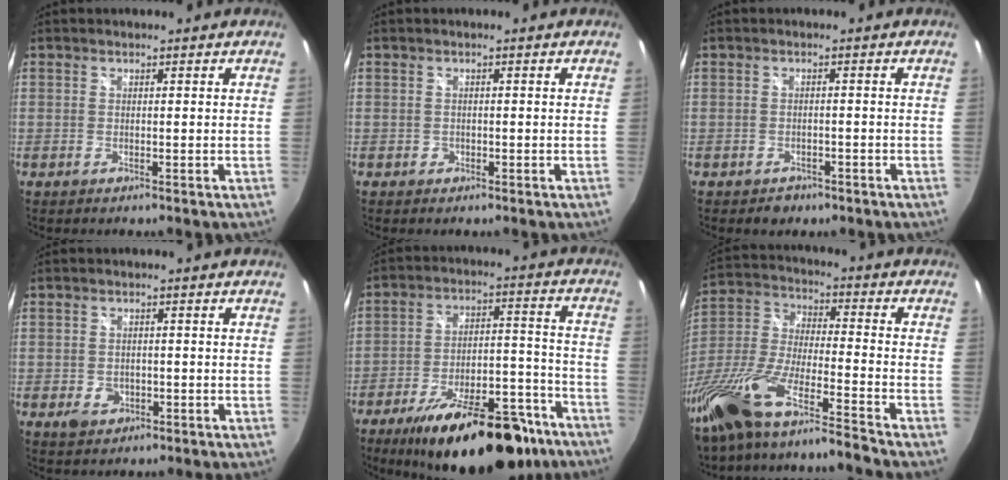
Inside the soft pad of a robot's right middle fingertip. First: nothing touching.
{"total": 1.2, "force": [-0.5, 1.1, 0.2], "torque": [-0.002, -0.001, -0.006]}
{"total": 3.2, "force": [-2.4, 2.0, 0.6], "torque": [-0.017, 0.000, -0.033]}
{"total": 3.5, "force": [-1.2, 2.8, 1.6], "torque": [-0.033, -0.002, -0.013]}
{"total": 25.8, "force": [-18.9, 9.2, 15.0], "torque": [-0.234, -0.003, -0.259]}
{"total": 18.7, "force": [-15.2, 0.2, 11.0], "torque": [-0.223, -0.039, -0.291]}